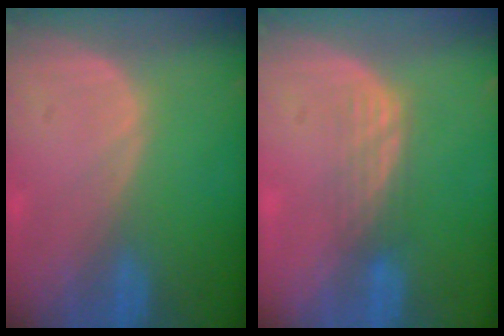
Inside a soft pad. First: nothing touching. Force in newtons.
{"total": 3.1, "press": 2.6, "slide": 1.6}